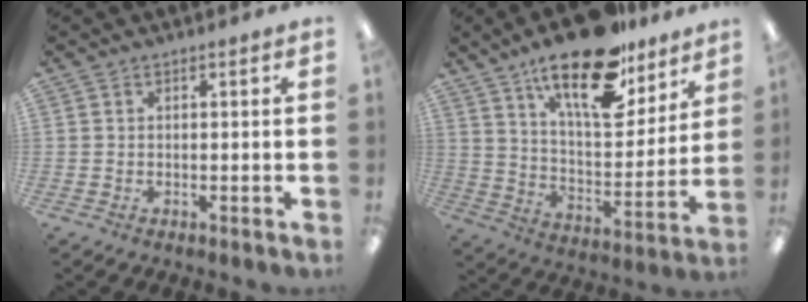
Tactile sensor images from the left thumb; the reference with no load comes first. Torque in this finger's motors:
{"motor_torque": [0.76, 0.93, 1.19, -1.58, 0.15]}